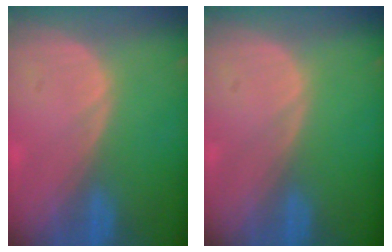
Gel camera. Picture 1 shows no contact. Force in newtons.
{"total": 0.0}